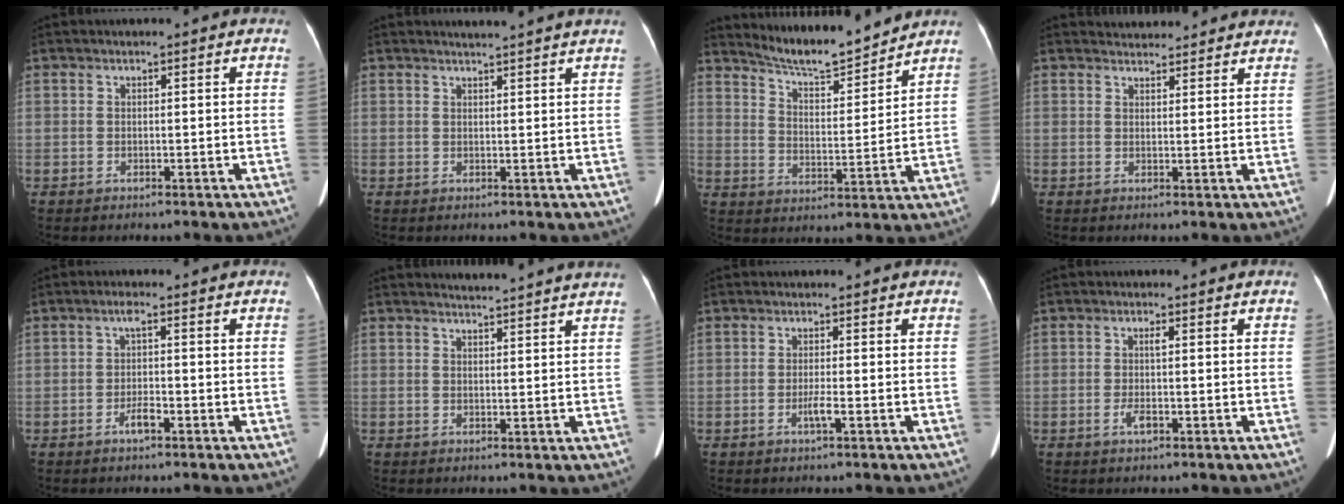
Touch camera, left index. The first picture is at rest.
{"total": 3.8, "force": [3.5, -0.8, 1.2], "torque": [-0.016, 0.007, 0.040]}
{"total": 9.8, "force": [9.6, 0.2, 2.2], "torque": [-0.049, -0.005, 0.161]}
{"total": 7.3, "force": [7.0, 1.9, 1.1], "torque": [-0.001, 0.022, 0.069]}
{"total": 2.6, "force": [-1.3, 0.5, 2.2], "torque": [-0.042, -0.002, -0.024]}
{"total": 6.7, "force": [6.4, -0.8, 1.5], "torque": [-0.020, 0.006, 0.066]}
{"total": 1.8, "force": [-0.8, -0.1, 1.6], "torque": [-0.034, -0.003, -0.014]}
{"total": 2.5, "force": [-0.8, 0.7, 2.3], "torque": [-0.049, -0.002, -0.015]}